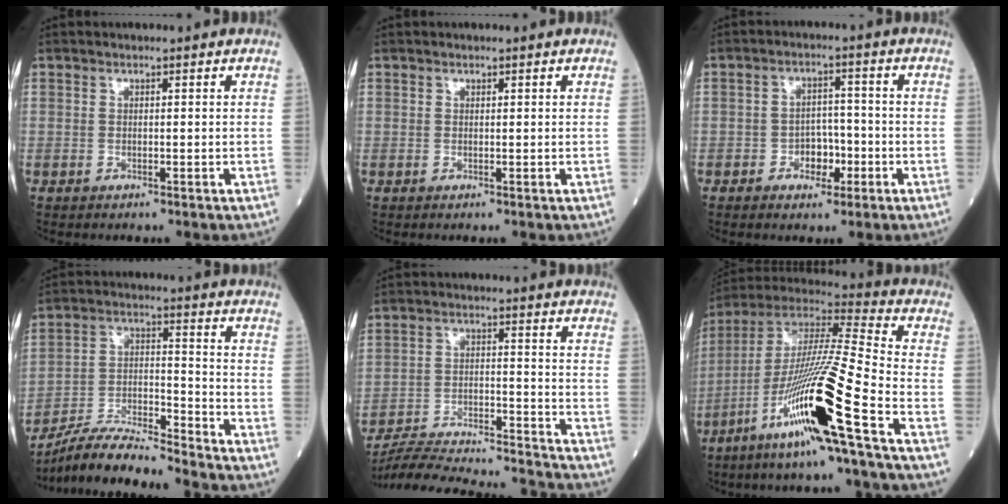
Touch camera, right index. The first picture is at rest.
{"total": 0.0}
{"total": 4.4, "force": [-1.8, 2.8, 2.9], "torque": [-0.039, 0.008, -0.029]}
{"total": 12.2, "force": [-11.5, -0.2, 4.0], "torque": [-0.073, 0.006, -0.212]}
{"total": 21.5, "force": [-20.6, 0.2, 6.1], "torque": [-0.113, -0.017, -0.305]}
{"total": 20.4, "force": [-9.1, -0.9, 18.3], "torque": [-0.379, -0.040, -0.181]}